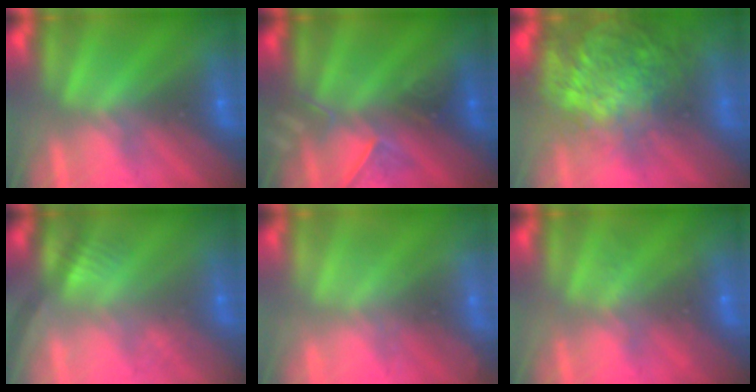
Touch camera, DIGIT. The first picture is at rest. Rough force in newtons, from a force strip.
{"total": 2.4}
{"total": 8.8}
{"total": 2.7}
{"total": 2.1}
{"total": 2.1}